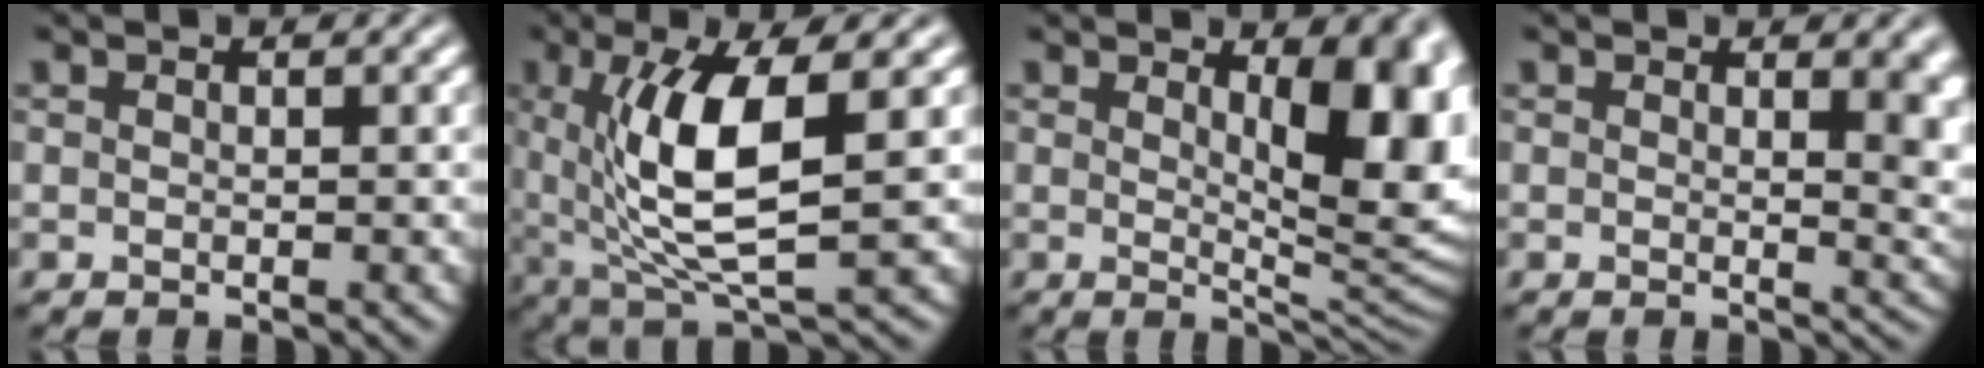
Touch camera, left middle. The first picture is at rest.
{"total": 8.3, "force": [0.9, 2.5, 7.8], "torque": [-0.158, -0.010, 0.027]}
{"total": 8.2, "force": [1.8, 2.9, 7.5], "torque": [-0.093, -0.007, 0.036]}
{"total": 6.8, "force": [2.3, 3.2, 5.6], "torque": [-0.021, 0.009, 0.038]}